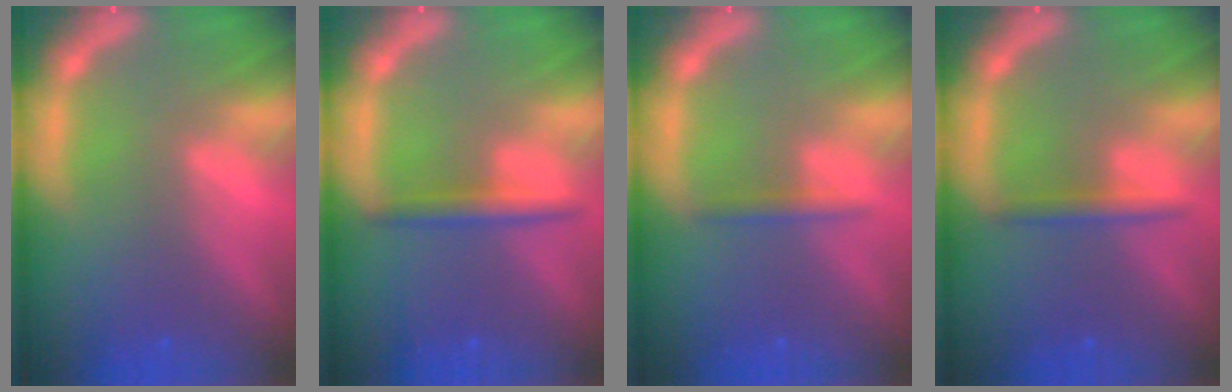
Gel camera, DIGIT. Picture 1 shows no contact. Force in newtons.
{"total": 2.4}
{"total": 1.4}
{"total": 1.9}